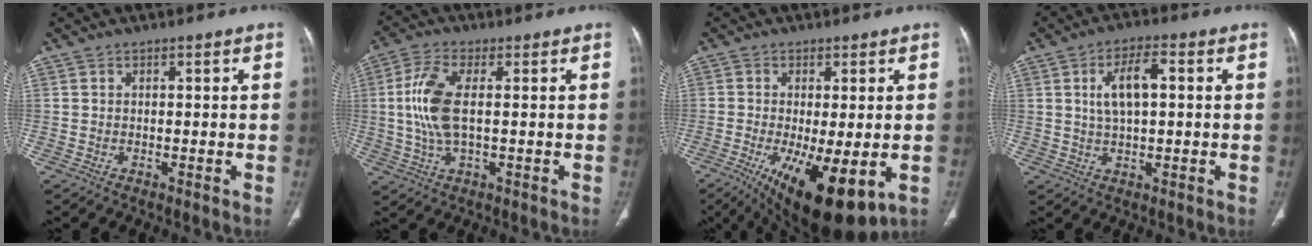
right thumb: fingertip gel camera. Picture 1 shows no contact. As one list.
[{"total": 9.2, "force": [0.6, 3.8, 8.4], "torque": [-0.202, 0.006, 0.014]}, {"total": 15.9, "force": [-5.4, 5.5, 13.9], "torque": [-0.210, -0.025, -0.066]}, {"total": 7.3, "force": [1.4, 3.1, 6.4], "torque": [-0.117, 0.010, 0.026]}]